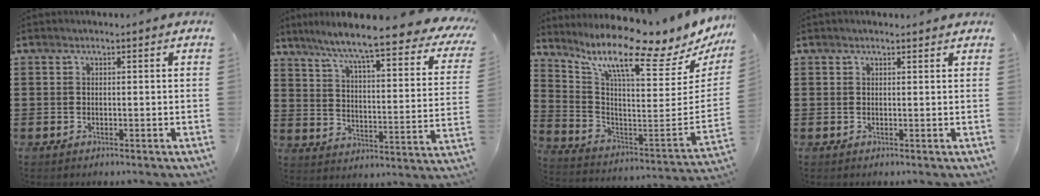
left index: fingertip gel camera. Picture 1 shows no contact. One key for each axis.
{"total": 8.8, "fx": 7.1, "fy": -0.3, "fz": 5.2, "tx": -0.118, "ty": -0.056, "tz": 0.110}
{"total": 10.5, "fx": 7.7, "fy": 0.3, "fz": 7.1, "tx": -0.148, "ty": -0.081, "tz": 0.116}
{"total": 0.8, "fx": 0.7, "fy": 0.3, "fz": 0.3, "tx": -0.007, "ty": 0.002, "tz": 0.013}